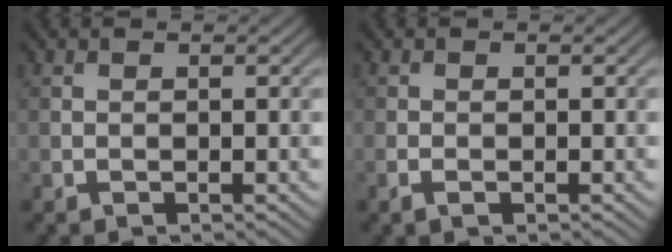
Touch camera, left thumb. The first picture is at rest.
{"total": 1.0, "force": [-0.5, 0.5, 0.7], "torque": [-0.017, 0.000, -0.010]}